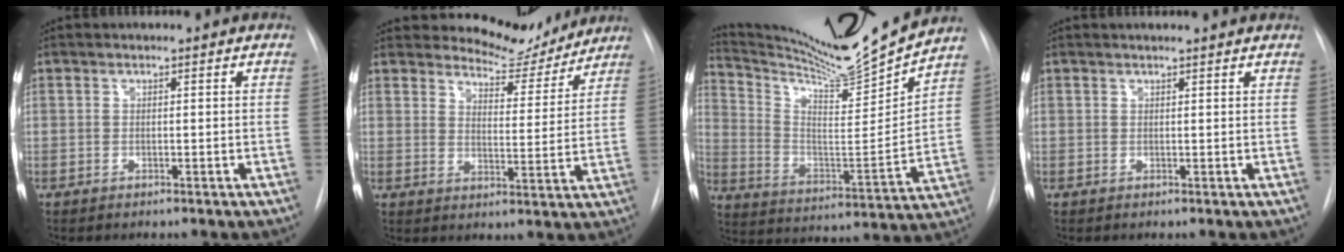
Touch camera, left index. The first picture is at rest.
{"total": 7.8, "force": [7.5, 2.0, 0.1], "torque": [0.003, -0.024, 0.102]}
{"total": 17.1, "force": [16.1, -1.4, 5.7], "torque": [-0.120, -0.067, 0.259]}
{"total": 2.9, "force": [2.6, 0.0, 1.2], "torque": [-0.015, 0.013, 0.025]}